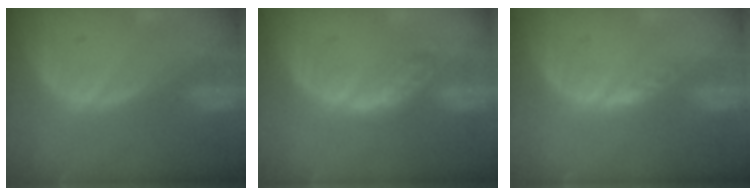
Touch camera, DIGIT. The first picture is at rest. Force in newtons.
{"total": 4.5, "press": 4.5, "slide": 0.5}
{"total": 1.4, "press": 1.1, "slide": 0.8}